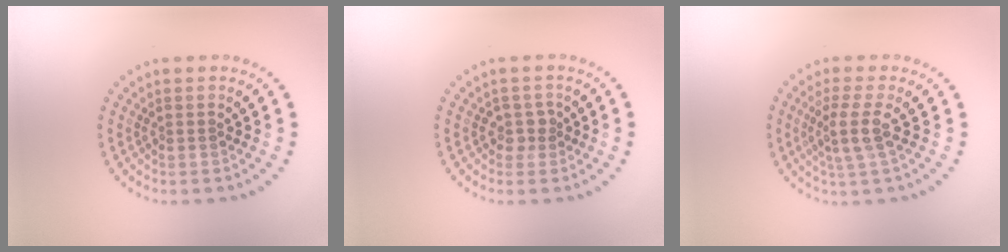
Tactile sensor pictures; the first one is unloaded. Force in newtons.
{"total": 1.4, "press": 1.2, "slide": 0.7}
{"total": 2.9, "press": 2.3, "slide": 1.8}